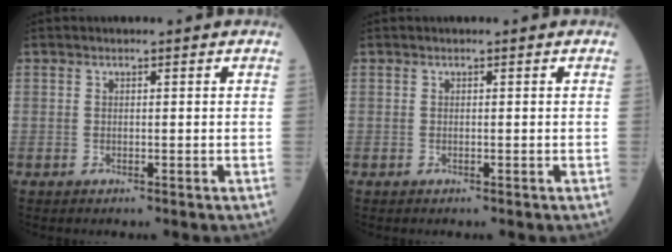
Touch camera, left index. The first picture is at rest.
{"total": 0.0}